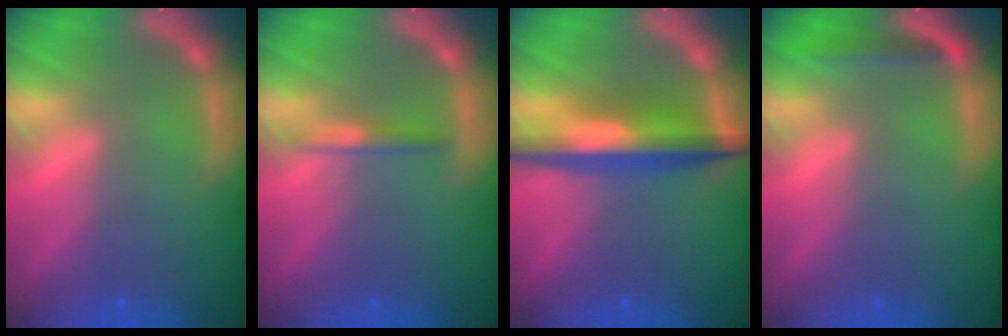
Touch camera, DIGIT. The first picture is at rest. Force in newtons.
{"total": 1.4}
{"total": 6.5}
{"total": 1.9}